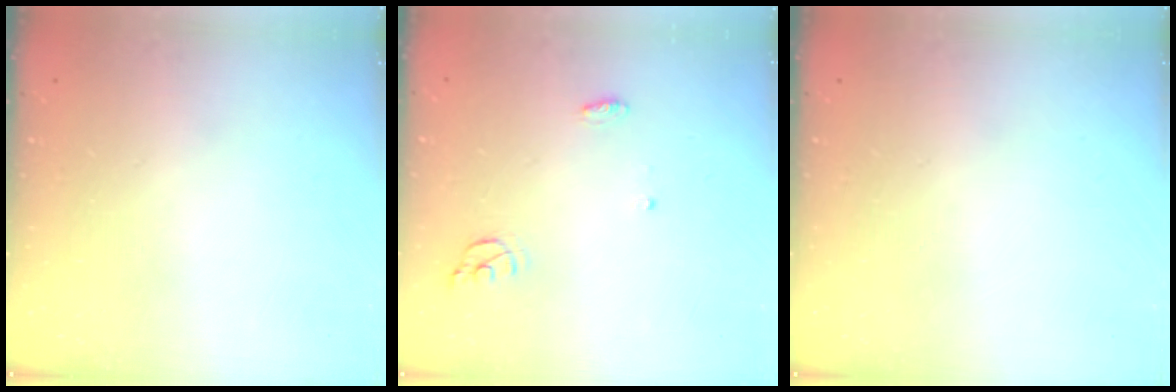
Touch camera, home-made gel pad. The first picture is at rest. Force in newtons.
{"total": 5.2, "press": 5.2, "slide": 0.2}
{"total": 0.0}